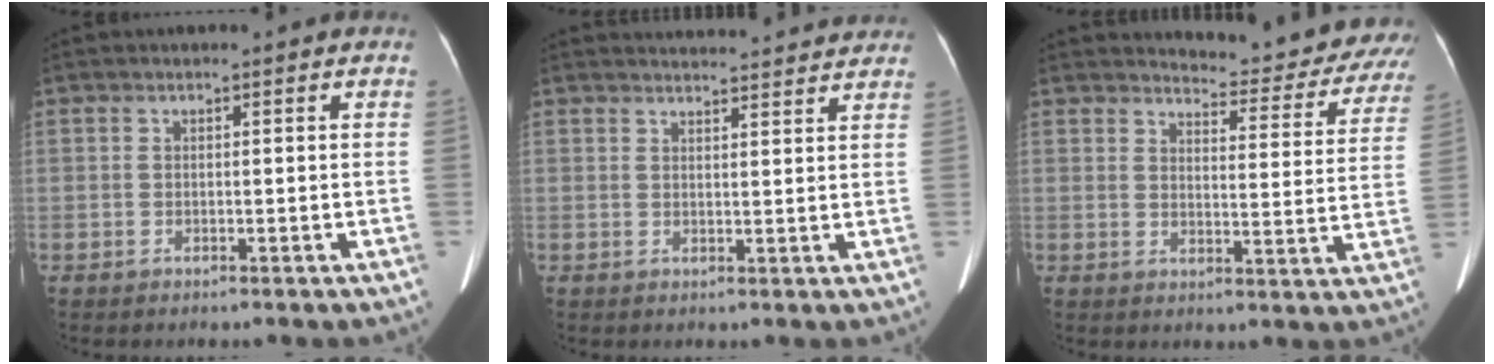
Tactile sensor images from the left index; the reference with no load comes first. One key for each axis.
{"total": 11.5, "fx": 11.2, "fy": 1.4, "fz": 2.3, "tx": -0.019, "ty": 0.018, "tz": 0.122}
{"total": 15.4, "fx": 14.9, "fy": 2.2, "fz": 3.2, "tx": -0.021, "ty": -0.072, "tz": 0.153}